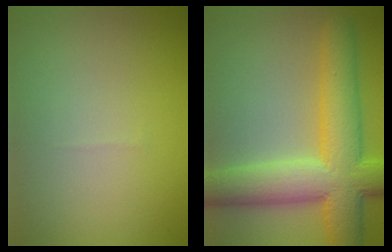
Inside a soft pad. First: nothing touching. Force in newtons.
{"total": 9.8, "press": 9.8, "slide": 0.2}